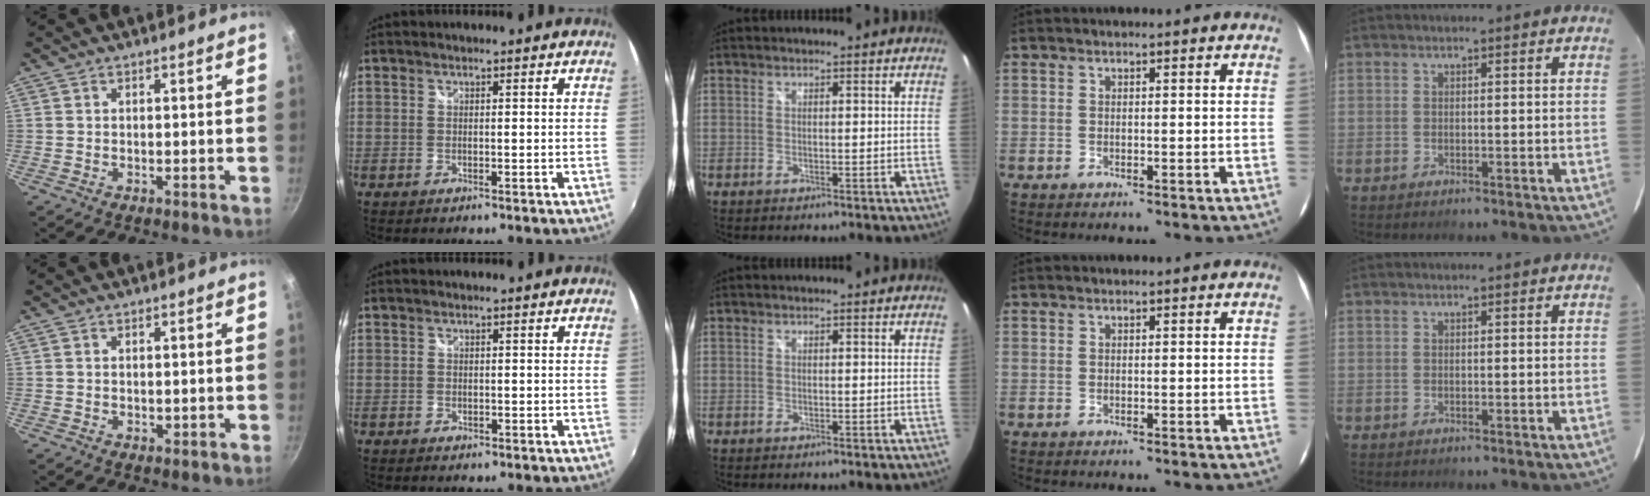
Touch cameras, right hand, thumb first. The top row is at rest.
{"thumb": {"total": 0.5, "force": [0.2, 0.4, 0.3], "torque": [-0.003, -0.001, 0.003]}, "index": {"total": 0.6, "force": [-0.4, 0.4, 0.1], "torque": [-0.003, 0.000, -0.008]}}